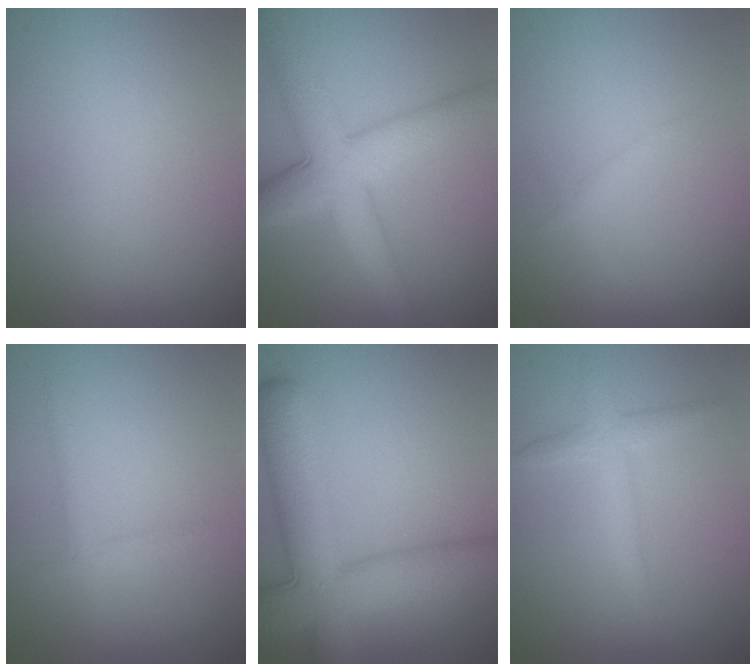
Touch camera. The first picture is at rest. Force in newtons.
{"total": 7.1, "press": 7.1, "slide": 0.1}
{"total": 0.8, "press": 0.8, "slide": 0.0}
{"total": 1.2, "press": 1.2, "slide": 0.1}
{"total": 9.7, "press": 9.7, "slide": 0.5}
{"total": 2.3, "press": 2.3, "slide": 0.1}